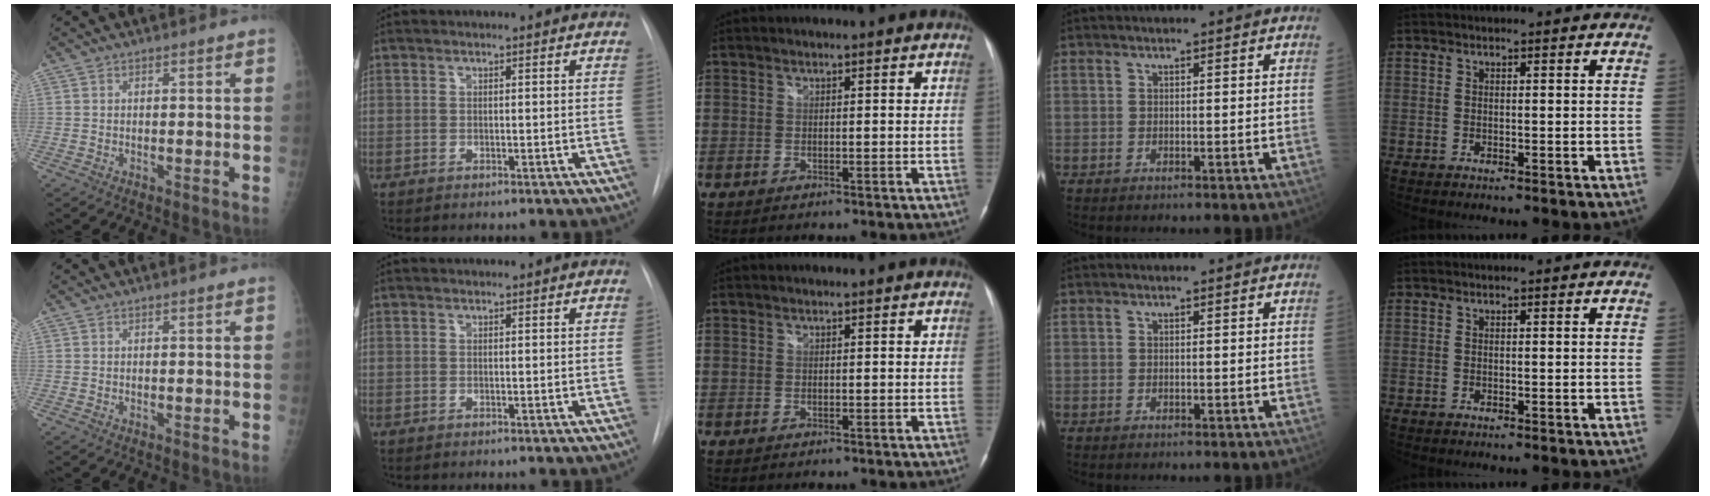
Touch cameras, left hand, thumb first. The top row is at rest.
{}